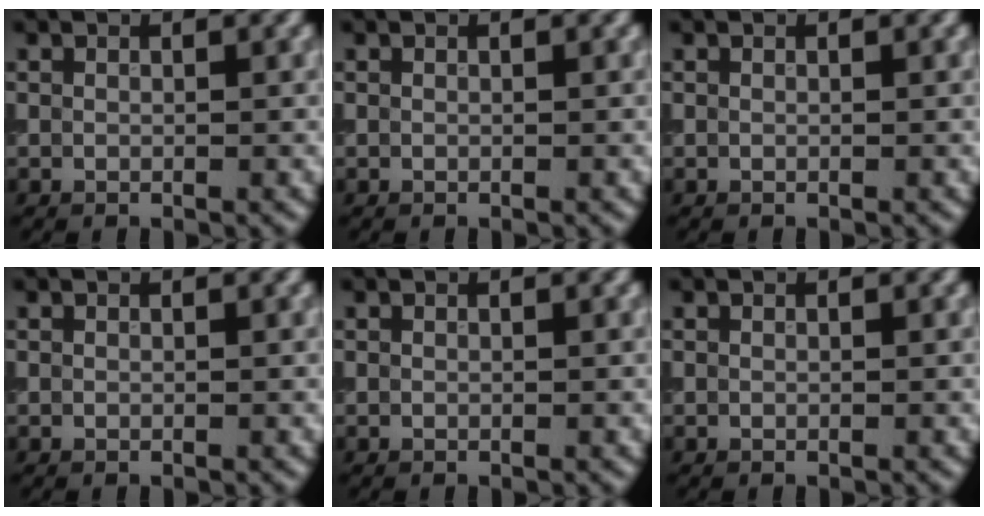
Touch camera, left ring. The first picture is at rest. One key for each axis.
{"total": 0.0}
{"total": 0.0}
{"total": 0.0}
{"total": 0.0}
{"total": 0.0}